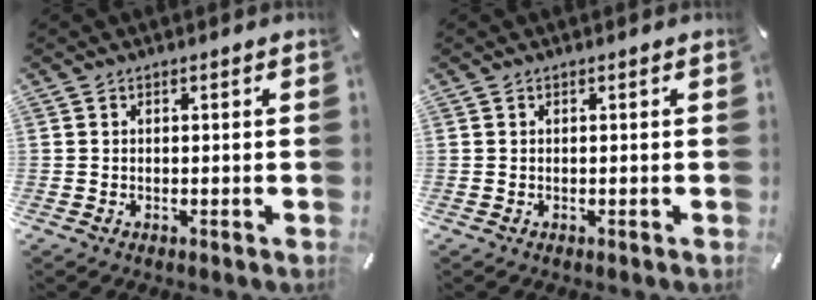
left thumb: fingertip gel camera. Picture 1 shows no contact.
{"total": 0.0}